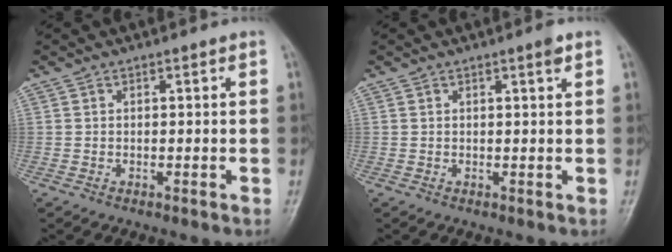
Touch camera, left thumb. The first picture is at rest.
{"total": 1.4, "force": [0.8, 0.1, 1.1], "torque": [-0.016, -0.003, 0.011]}